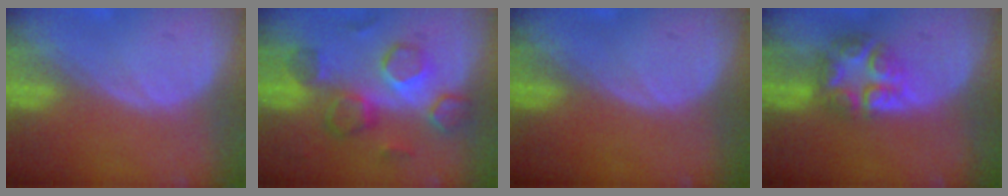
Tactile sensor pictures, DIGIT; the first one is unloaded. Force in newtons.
{"total": 8.8, "press": 8.5, "slide": 2.3}
{"total": 0.0}
{"total": 7.6, "press": 6.6, "slide": 3.9}